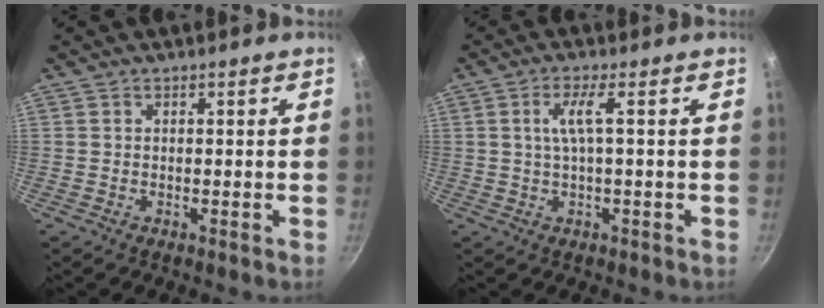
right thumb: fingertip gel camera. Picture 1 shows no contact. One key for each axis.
{"total": 4.1, "fx": 0.5, "fy": 0.4, "fz": 4.1, "tx": -0.091, "ty": 0.007, "tz": 0.016}